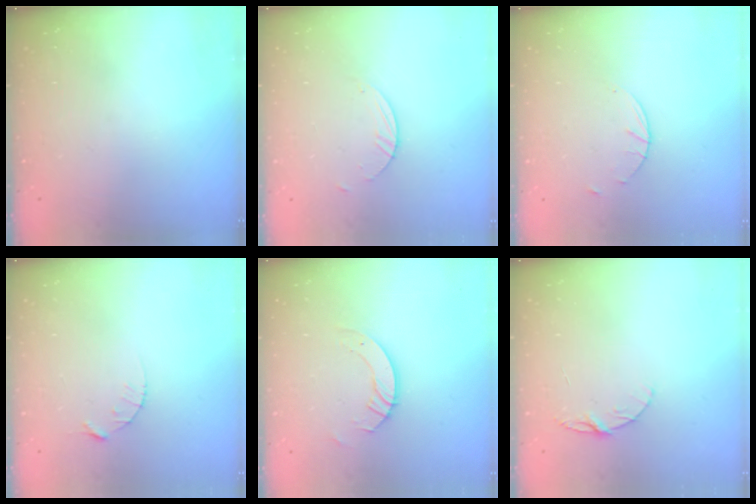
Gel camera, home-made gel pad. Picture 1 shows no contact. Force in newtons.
{"total": 1.8, "press": 1.8, "slide": 0.1}
{"total": 1.7, "press": 1.7, "slide": 0.3}
{"total": 3.1, "press": 3.1, "slide": 0.4}
{"total": 3.5, "press": 3.5, "slide": 0.3}
{"total": 6.0, "press": 6.0, "slide": 0.6}